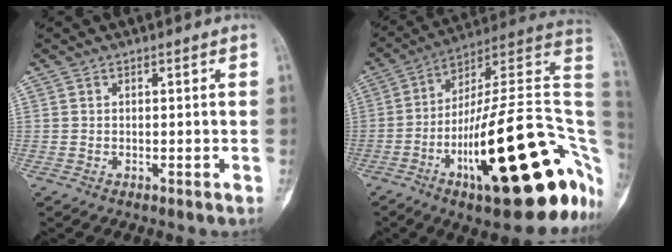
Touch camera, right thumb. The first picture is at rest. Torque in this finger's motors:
{"motor_torque": [3.35, 1.65, 1.39, -1.38, 0.71]}